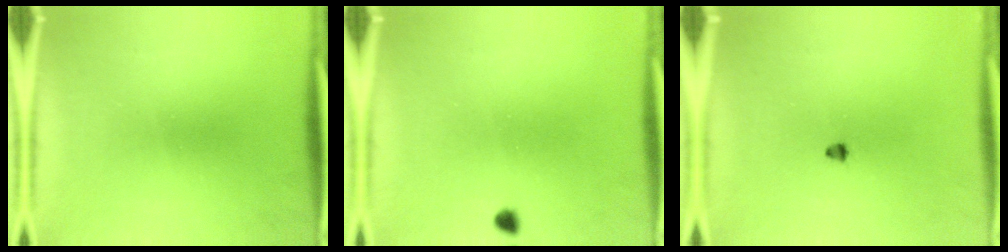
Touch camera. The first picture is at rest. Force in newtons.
{"total": 1.2}
{"total": 1.1}